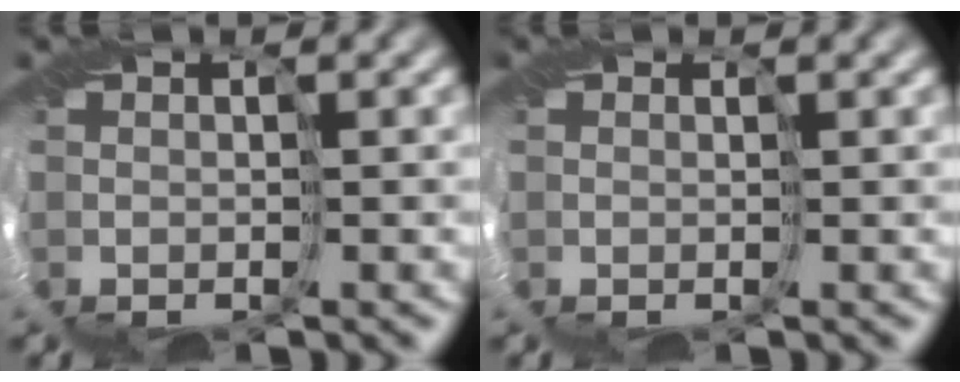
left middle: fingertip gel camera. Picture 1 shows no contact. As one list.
[{"total": 2.4, "force": [-0.7, -1.6, -1.6], "torque": [0.015, -0.010, 0.005]}]